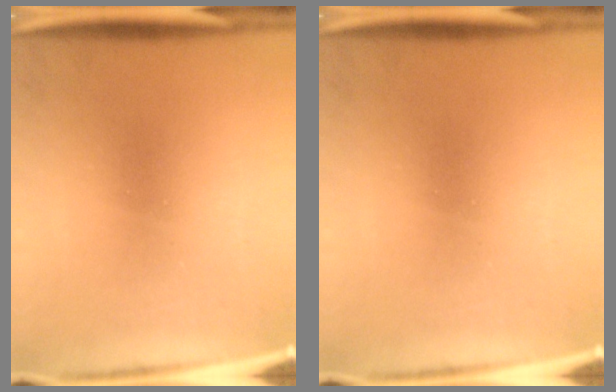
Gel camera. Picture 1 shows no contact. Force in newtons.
{"total": 0.0}